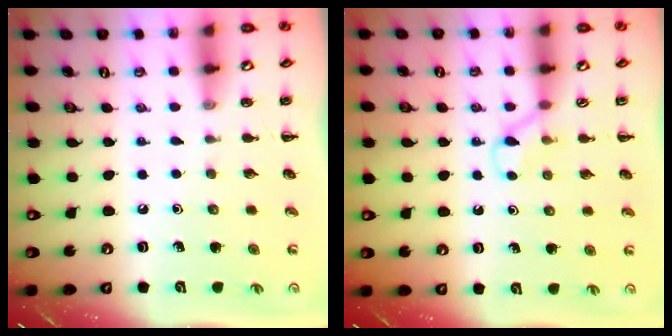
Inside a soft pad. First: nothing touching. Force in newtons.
{"total": 3.7, "press": 3.4, "slide": 1.4}